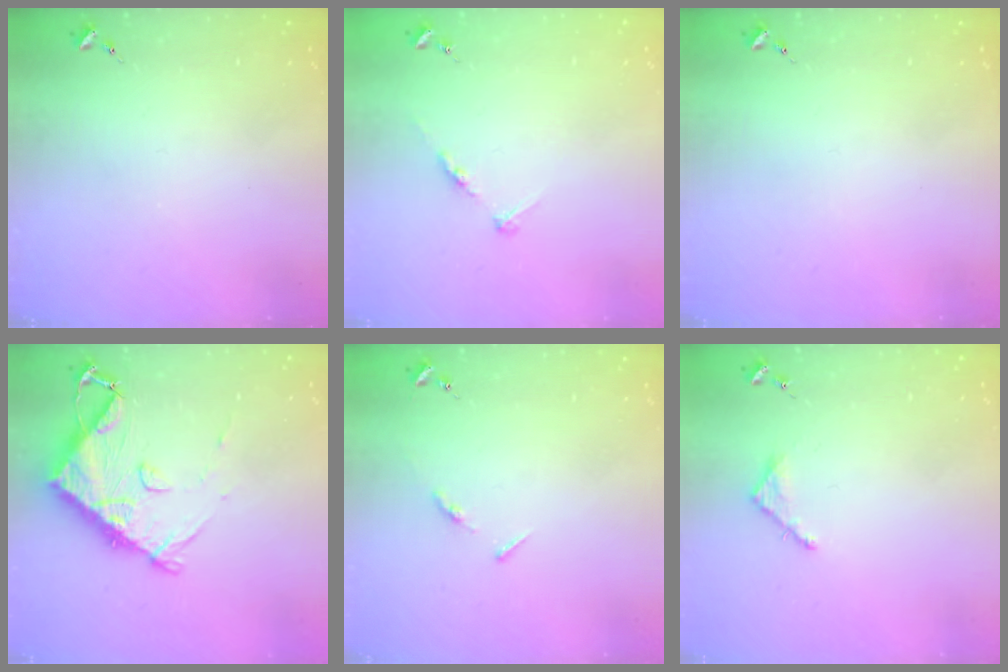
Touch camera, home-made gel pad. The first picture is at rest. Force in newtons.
{"total": 5.8, "press": 5.8, "slide": 0.6}
{"total": 0.0}
{"total": 10.9, "press": 10.8, "slide": 1.4}
{"total": 4.5, "press": 4.4, "slide": 0.5}
{"total": 3.5, "press": 3.5, "slide": 0.3}